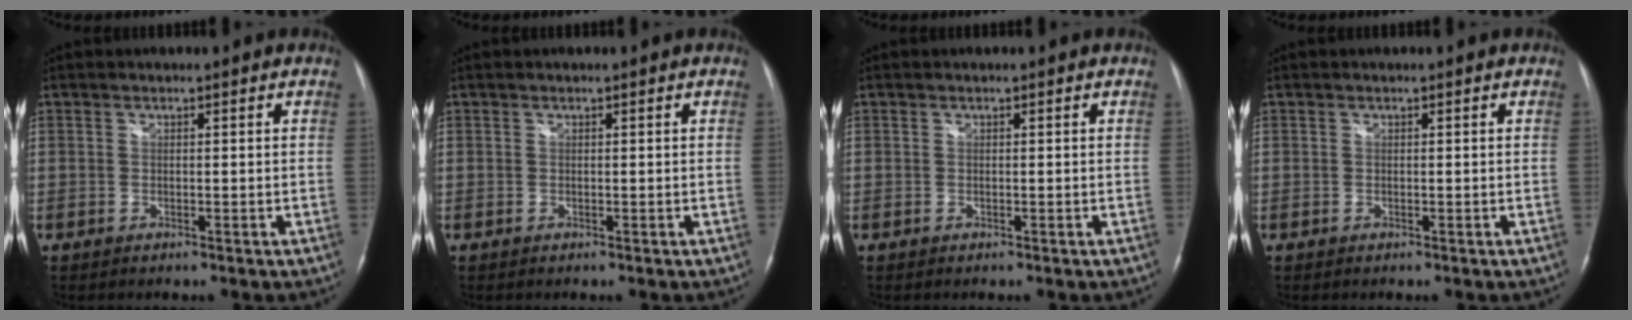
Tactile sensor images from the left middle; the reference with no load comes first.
{"total": 0.0}
{"total": 0.0}
{"total": 0.0}